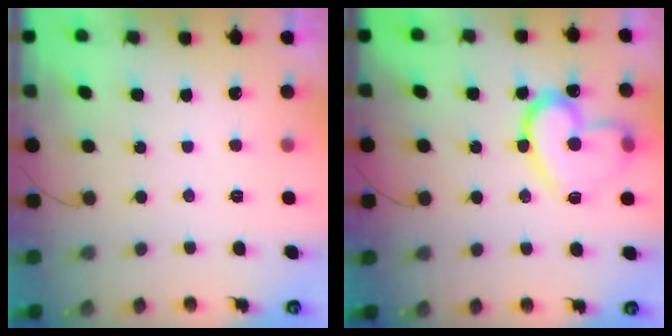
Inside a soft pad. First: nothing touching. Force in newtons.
{"total": 18.2, "press": 18.2, "slide": 1.3}